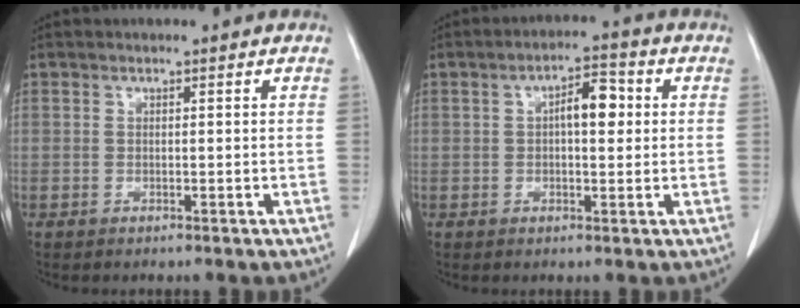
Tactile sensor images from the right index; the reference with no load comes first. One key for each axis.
{"total": 5.4, "fx": 0.8, "fy": 2.0, "fz": 5.0, "tx": -0.080, "ty": 0.015, "tz": 0.010}